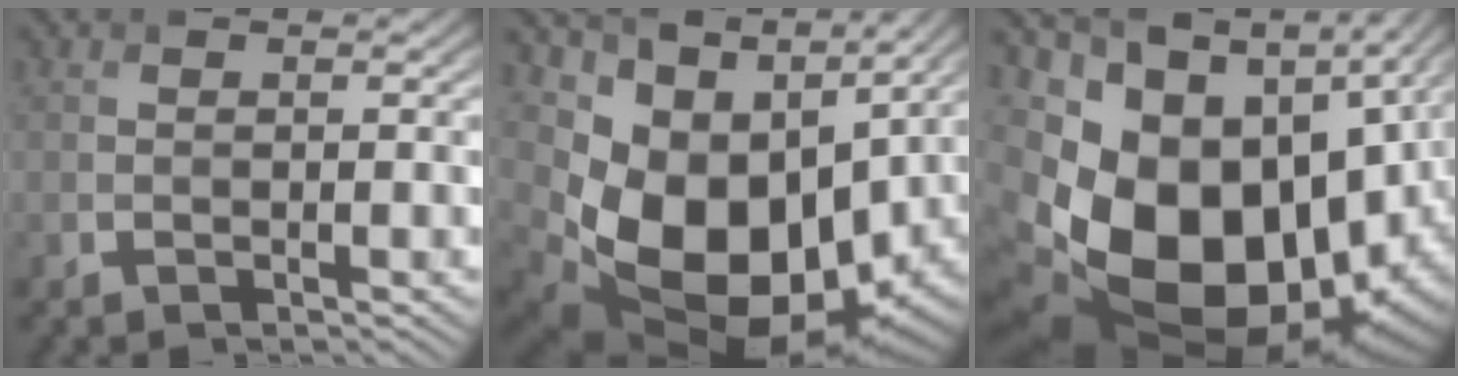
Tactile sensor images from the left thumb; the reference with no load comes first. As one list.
[{"total": 16.5, "force": [0.1, 11.8, 11.5], "torque": [-0.219, -0.037, 0.040]}, {"total": 21.5, "force": [-3.1, 14.5, 15.6], "torque": [-0.317, -0.061, -0.005]}]